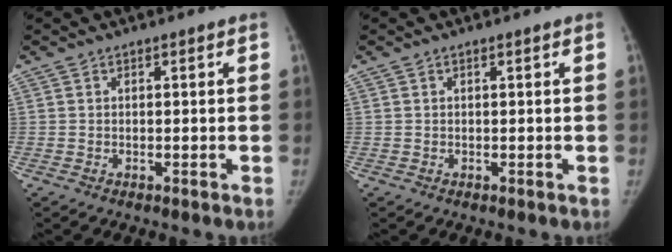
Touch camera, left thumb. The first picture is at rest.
{"total": 0.0}